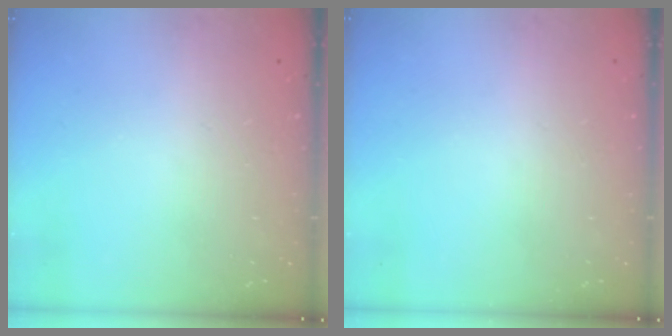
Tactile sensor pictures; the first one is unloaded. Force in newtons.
{"total": 0.0}